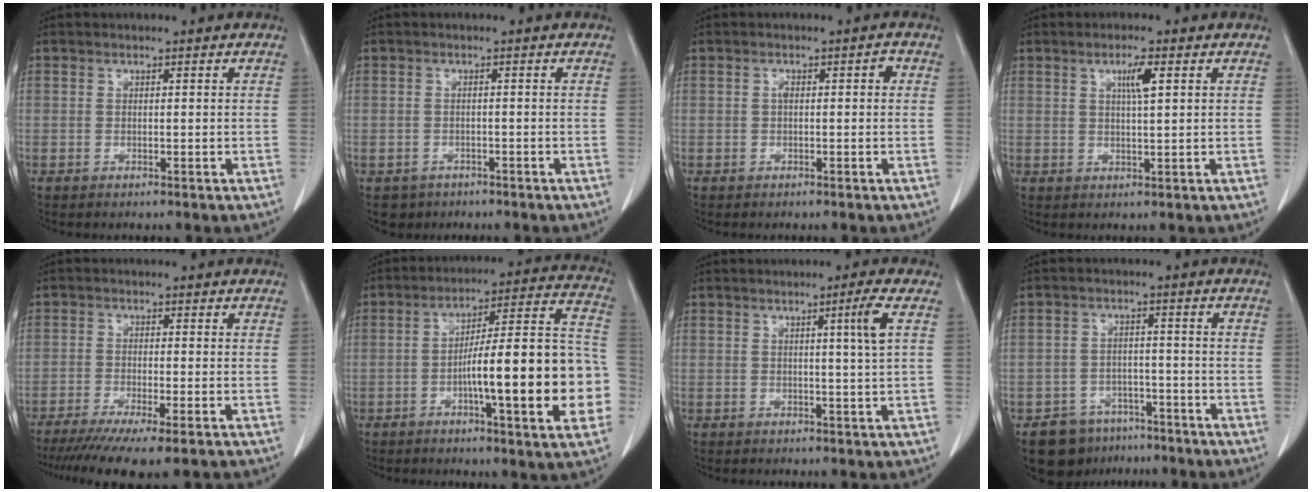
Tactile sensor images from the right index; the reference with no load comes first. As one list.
[{"total": 2.9, "force": [-1.7, 2.3, 0.0], "torque": [0.000, 0.007, -0.025]}, {"total": 1.6, "force": [0.2, 0.8, 1.4], "torque": [-0.024, 0.012, 0.004]}, {"total": 3.3, "force": [1.3, 0.2, 3.1], "torque": [-0.051, -0.001, 0.021]}, {"total": 10.8, "force": [-8.1, 0.9, 7.1], "torque": [-0.102, -0.023, -0.125]}, {"total": 20.3, "force": [-4.7, 2.5, 19.5], "torque": [-0.221, 0.033, -0.063]}, {"total": 3.3, "force": [1.0, -1.2, 3.0], "torque": [-0.050, -0.008, 0.018]}, {"total": 7.2, "force": [-5.3, 4.8, 1.2], "torque": [-0.008, 0.012, -0.076]}]